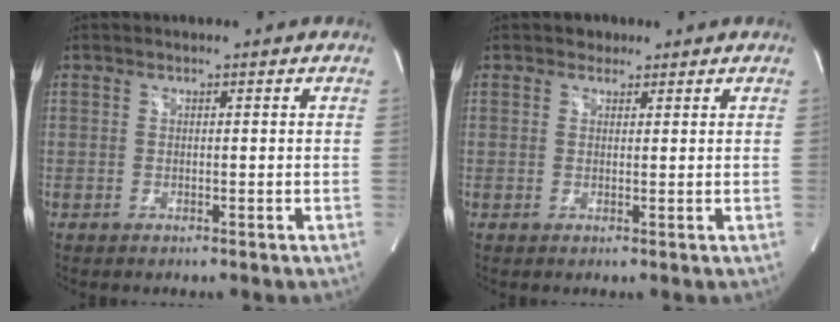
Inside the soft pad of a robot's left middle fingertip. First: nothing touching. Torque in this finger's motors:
{"motor_torque": [0.06, -0.02, -0.07, 0.00]}